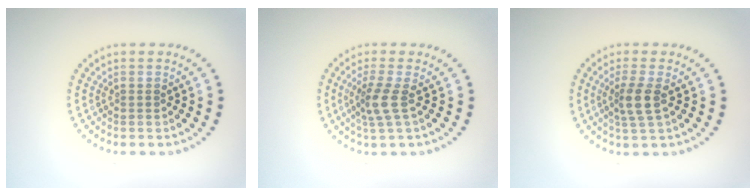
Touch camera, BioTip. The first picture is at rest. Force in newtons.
{"total": 2.4, "press": 1.9, "slide": 1.5}
{"total": 2.3, "press": 2.0, "slide": 1.3}